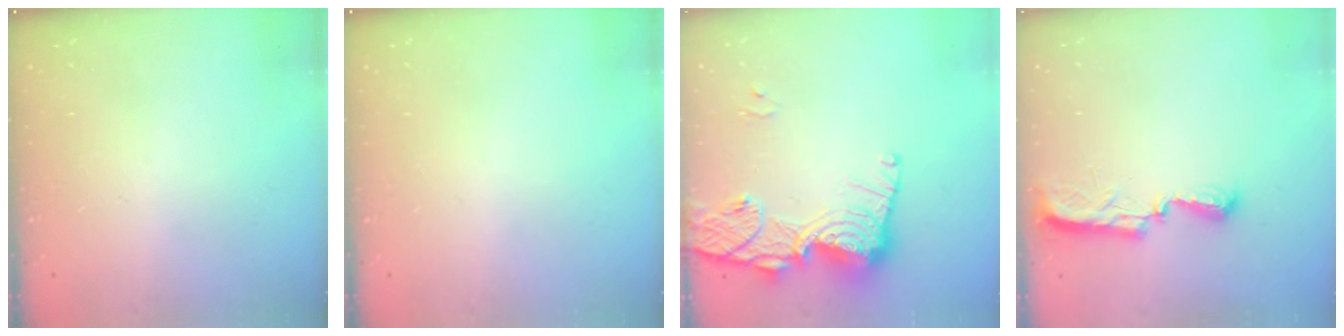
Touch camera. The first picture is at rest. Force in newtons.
{"total": 0.0}
{"total": 17.4, "press": 17.3, "slide": 1.4}
{"total": 7.7, "press": 7.6, "slide": 0.7}